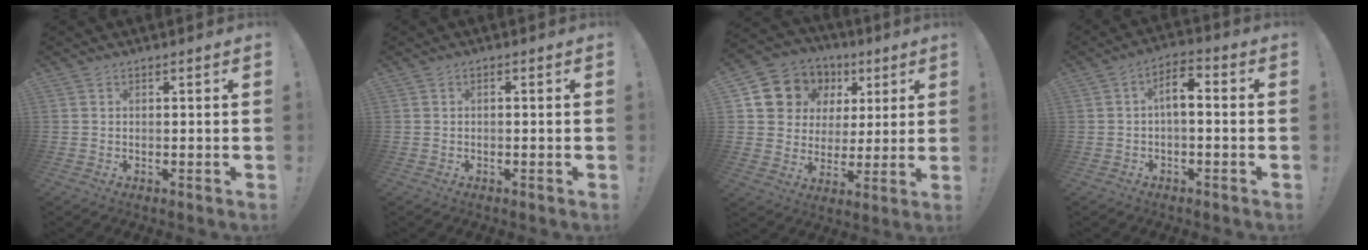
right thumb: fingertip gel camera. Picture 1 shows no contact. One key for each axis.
{"total": 0.8, "fx": -0.7, "fy": 0.0, "fz": 0.5, "tx": -0.015, "ty": 0.003, "tz": -0.011}
{"total": 11.3, "fx": 4.7, "fy": 9.9, "fz": 2.5, "tx": -0.047, "ty": -0.028, "tz": 0.106}
{"total": 6.1, "fx": -0.4, "fy": 2.7, "fz": 5.5, "tx": -0.097, "ty": 0.012, "tz": -0.006}